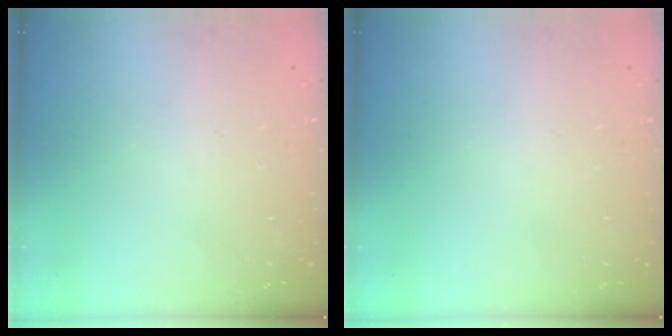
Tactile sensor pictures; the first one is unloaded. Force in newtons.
{"total": 0.0}